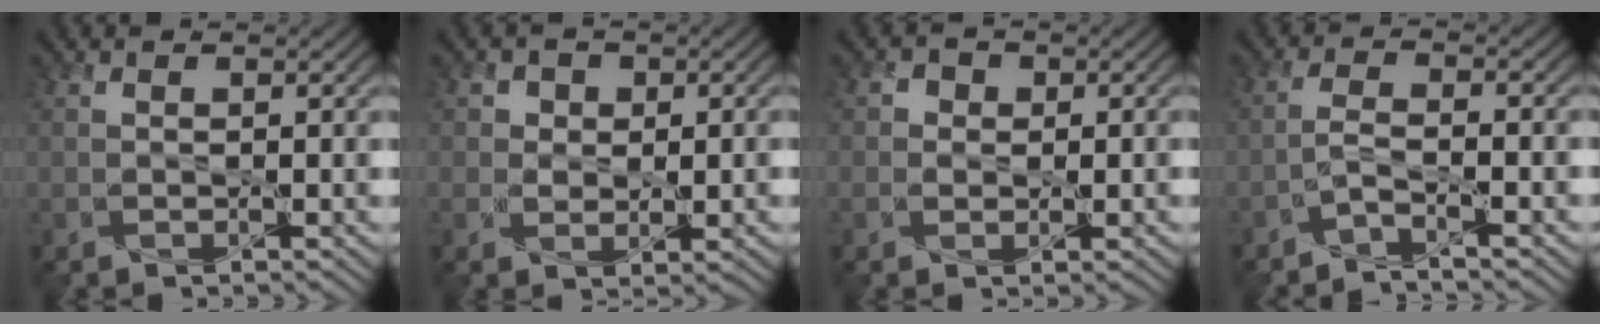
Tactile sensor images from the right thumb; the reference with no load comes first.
{"total": 2.7, "force": [0.6, 2.4, 1.2], "torque": [-0.019, -0.004, 0.008]}
{"total": 1.8, "force": [0.0, 1.7, 0.5], "torque": [-0.007, -0.002, -0.003]}
{"total": 2.7, "force": [-2.1, 0.4, 1.6], "torque": [-0.034, 0.005, -0.056]}